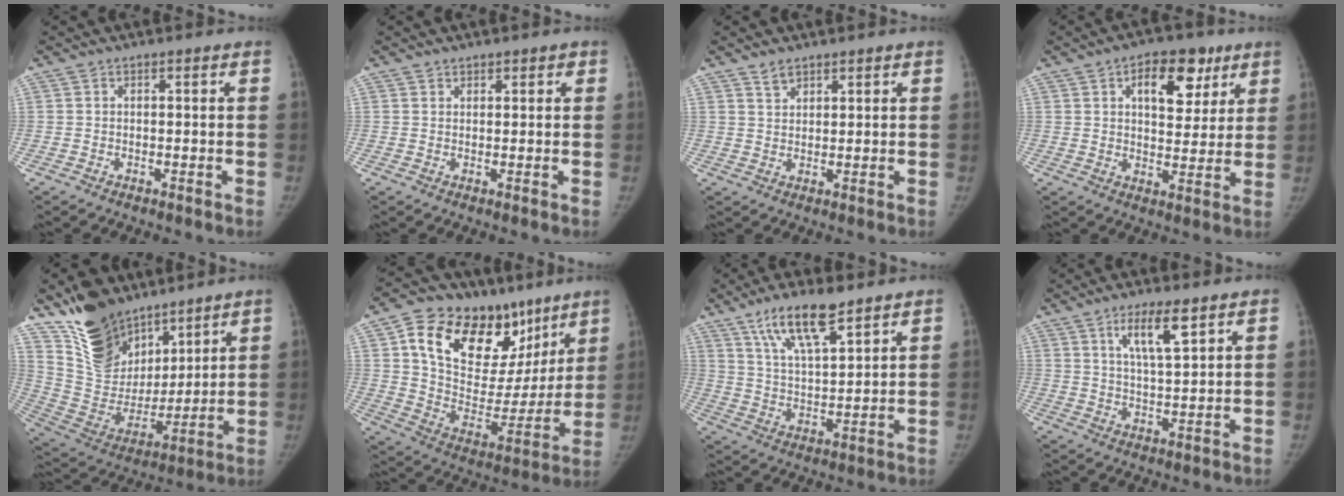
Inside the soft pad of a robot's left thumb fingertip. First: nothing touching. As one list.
[{"total": 1.5, "force": [1.1, 1.1, 0.2], "torque": [0.017, -0.004, 0.011]}, {"total": 3.0, "force": [2.3, 1.6, 0.9], "torque": [-0.005, -0.015, 0.044]}, {"total": 11.5, "force": [5.4, 6.7, 7.6], "torque": [-0.068, -0.015, 0.077]}, {"total": 19.6, "force": [14.0, 11.2, 8.0], "torque": [-0.092, -0.069, 0.266]}, {"total": 29.0, "force": [15.2, 16.6, 18.2], "torque": [-0.240, -0.015, 0.255]}, {"total": 12.4, "force": [8.1, 3.7, 8.6], "torque": [-0.136, -0.035, 0.151]}, {"total": 7.5, "force": [4.2, 1.6, 6.0], "torque": [-0.103, -0.027, 0.078]}]